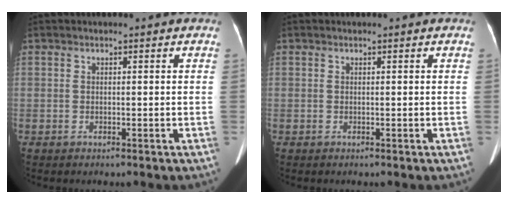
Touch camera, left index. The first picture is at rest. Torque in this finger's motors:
{"motor_torque": [0.00, 0.00, 0.00, 0.00]}